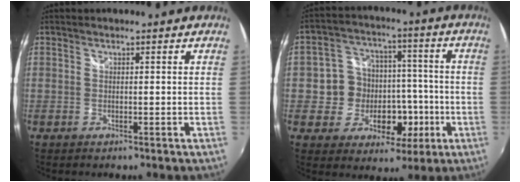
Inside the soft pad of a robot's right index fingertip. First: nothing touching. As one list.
[{"total": 11.9, "force": [-2.4, 10.9, 4.1], "torque": [-0.089, 0.035, -0.028]}]